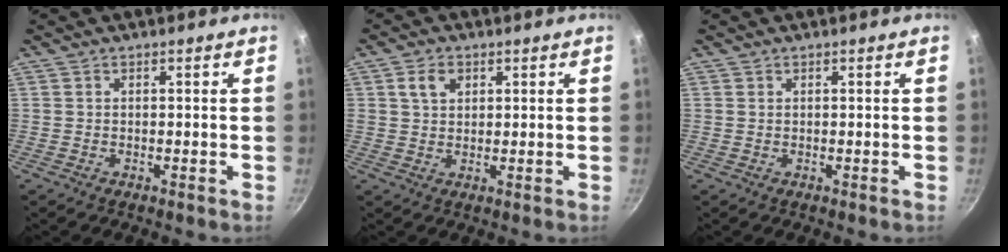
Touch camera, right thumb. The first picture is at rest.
{"total": 4.0, "force": [1.5, 2.8, 2.5], "torque": [-0.035, 0.001, 0.025]}
{"total": 0.0}